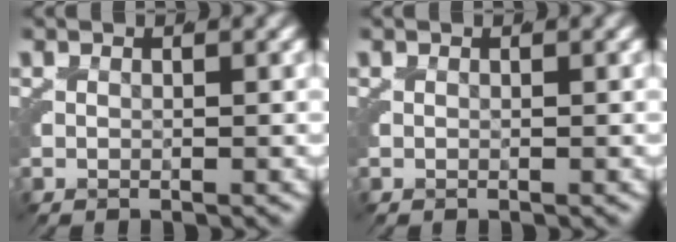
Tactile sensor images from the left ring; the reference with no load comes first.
{"total": 0.0}